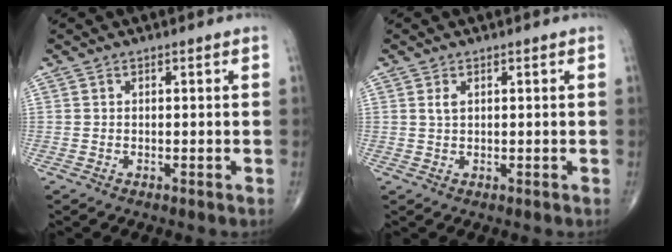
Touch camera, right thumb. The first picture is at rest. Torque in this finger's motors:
{"motor_torque": [-0.34, 0.49, 0.13, -0.01, -0.02]}